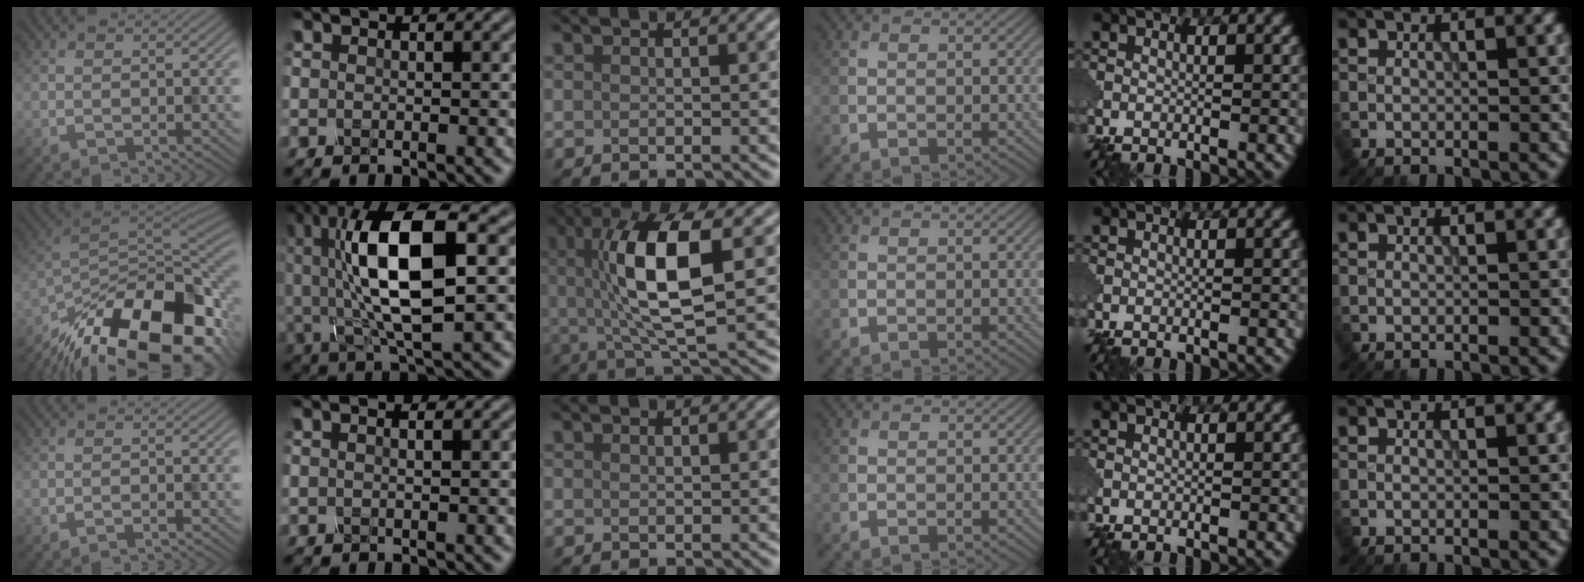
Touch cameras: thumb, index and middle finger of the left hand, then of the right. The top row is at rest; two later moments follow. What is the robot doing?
{"motion": "assemble", "object": "glue stick"}